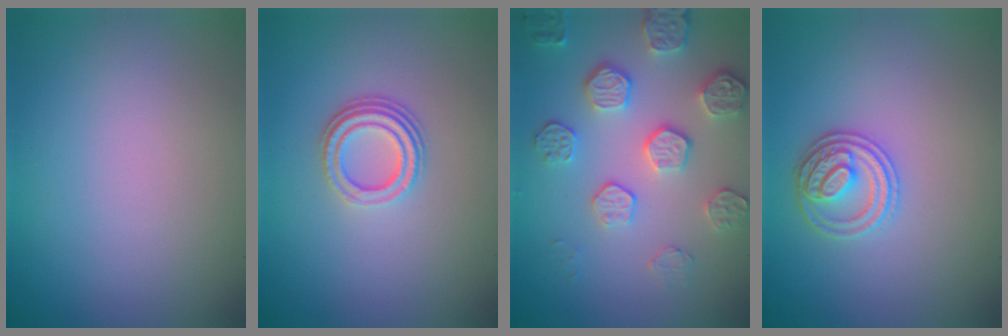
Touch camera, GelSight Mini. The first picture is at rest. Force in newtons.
{"total": 3.3, "press": 2.4, "slide": 2.3}
{"total": 4.5, "press": 4.3, "slide": 1.5}
{"total": 2.9, "press": 2.8, "slide": 0.7}